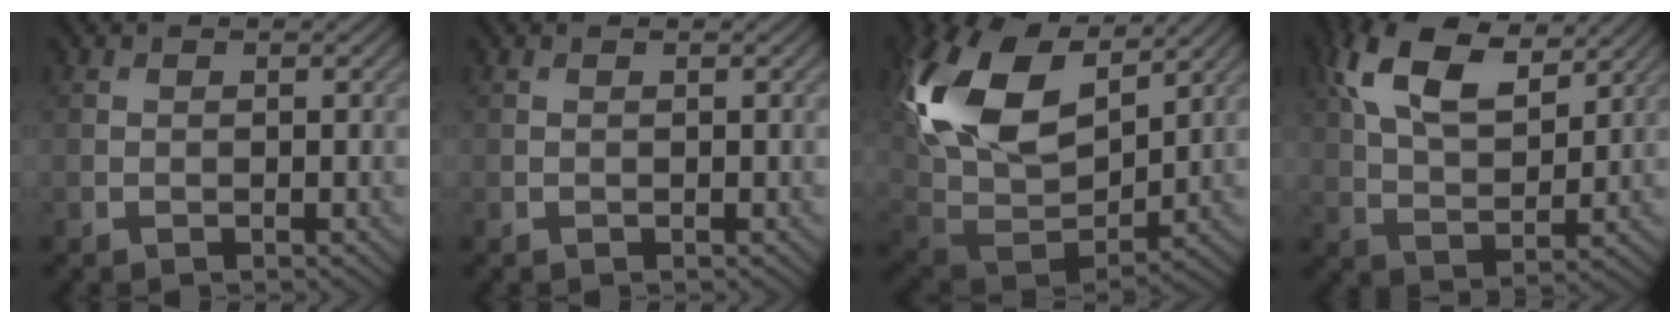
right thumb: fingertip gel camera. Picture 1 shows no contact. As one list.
[{"total": 0.0}, {"total": 19.6, "force": [7.6, 12.1, 13.5], "torque": [-0.322, 0.035, 0.154]}, {"total": 12.2, "force": [6.3, 5.9, 8.7], "torque": [-0.194, 0.013, 0.121]}]